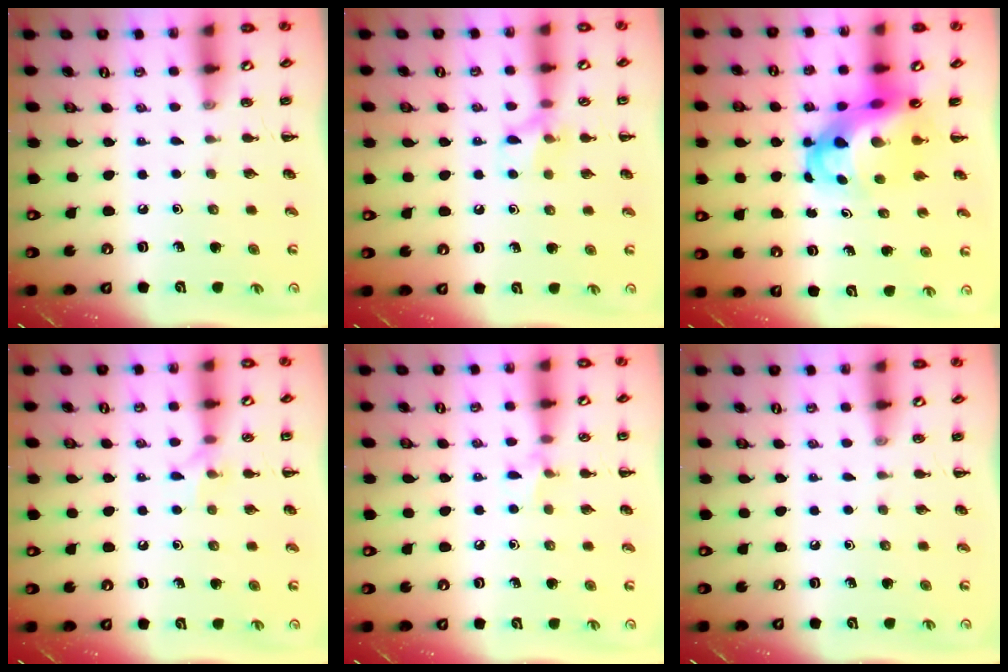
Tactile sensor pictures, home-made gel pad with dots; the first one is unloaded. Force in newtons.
{"total": 8.1, "press": 7.9, "slide": 1.8}
{"total": 9.7, "press": 9.2, "slide": 3.0}
{"total": 5.7, "press": 5.7, "slide": 1.0}
{"total": 5.6, "press": 5.2, "slide": 1.8}
{"total": 0.0}